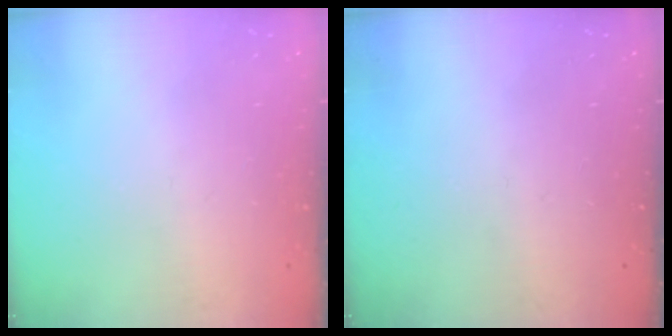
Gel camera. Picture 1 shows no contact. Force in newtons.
{"total": 0.0}